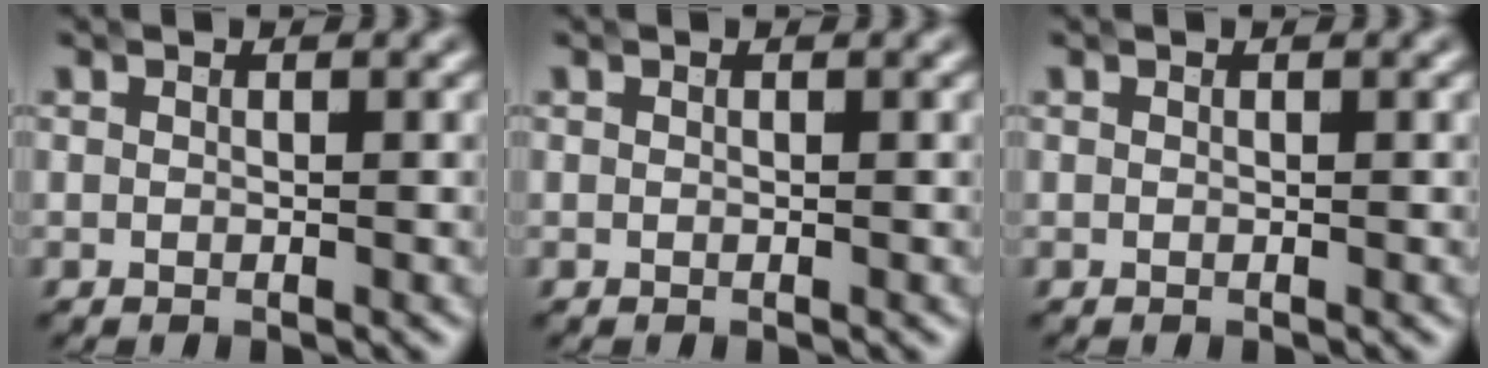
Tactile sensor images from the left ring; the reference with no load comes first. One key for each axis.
{"total": 0.0}
{"total": 0.0}